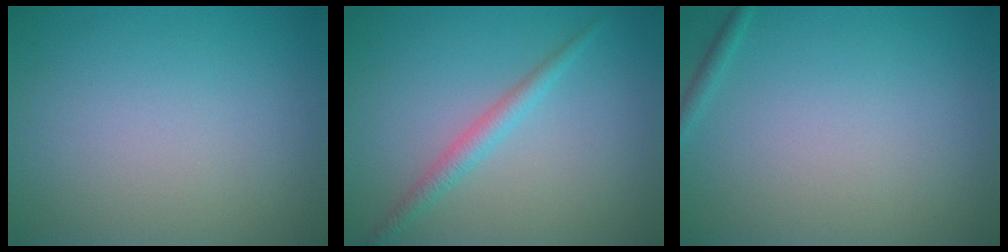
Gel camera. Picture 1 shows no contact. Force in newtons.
{"total": 2.0, "press": 2.0, "slide": 0.0}
{"total": 0.8, "press": 0.8, "slide": 0.0}